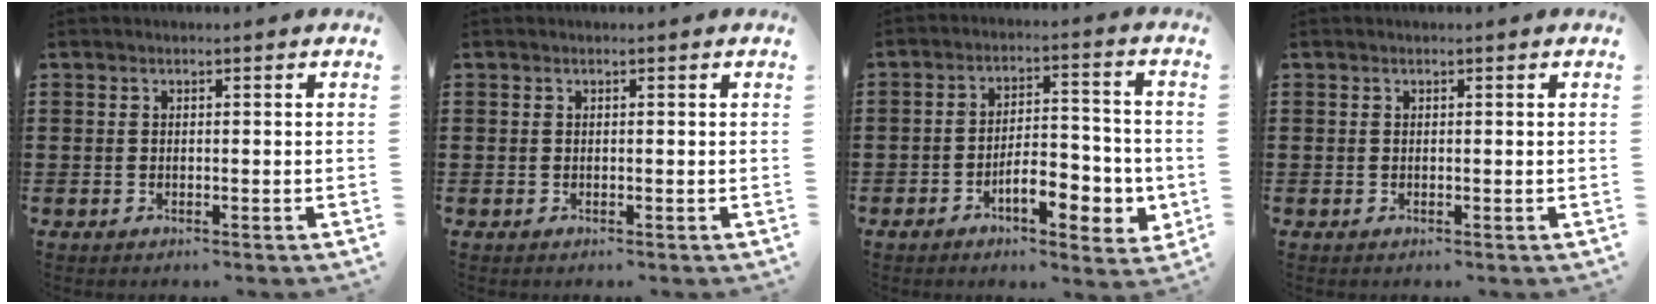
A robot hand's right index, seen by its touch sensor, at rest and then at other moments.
{"total": 0.0}
{"total": 8.1, "force": [-3.3, 3.6, 6.5], "torque": [-0.090, 0.006, -0.057]}
{"total": 0.0}